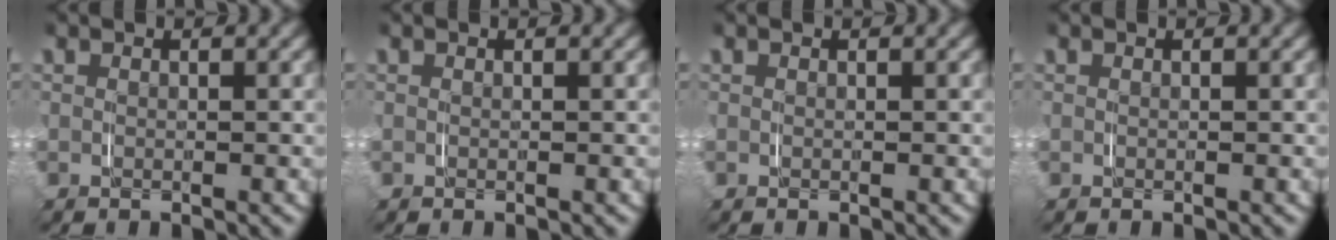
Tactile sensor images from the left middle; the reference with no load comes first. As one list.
[{"total": 0.0}, {"total": 0.0}, {"total": 0.0}]